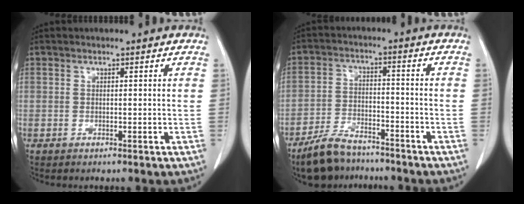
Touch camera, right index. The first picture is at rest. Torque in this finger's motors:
{"motor_torque": [0.43, -0.40, 0.29, 0.03]}